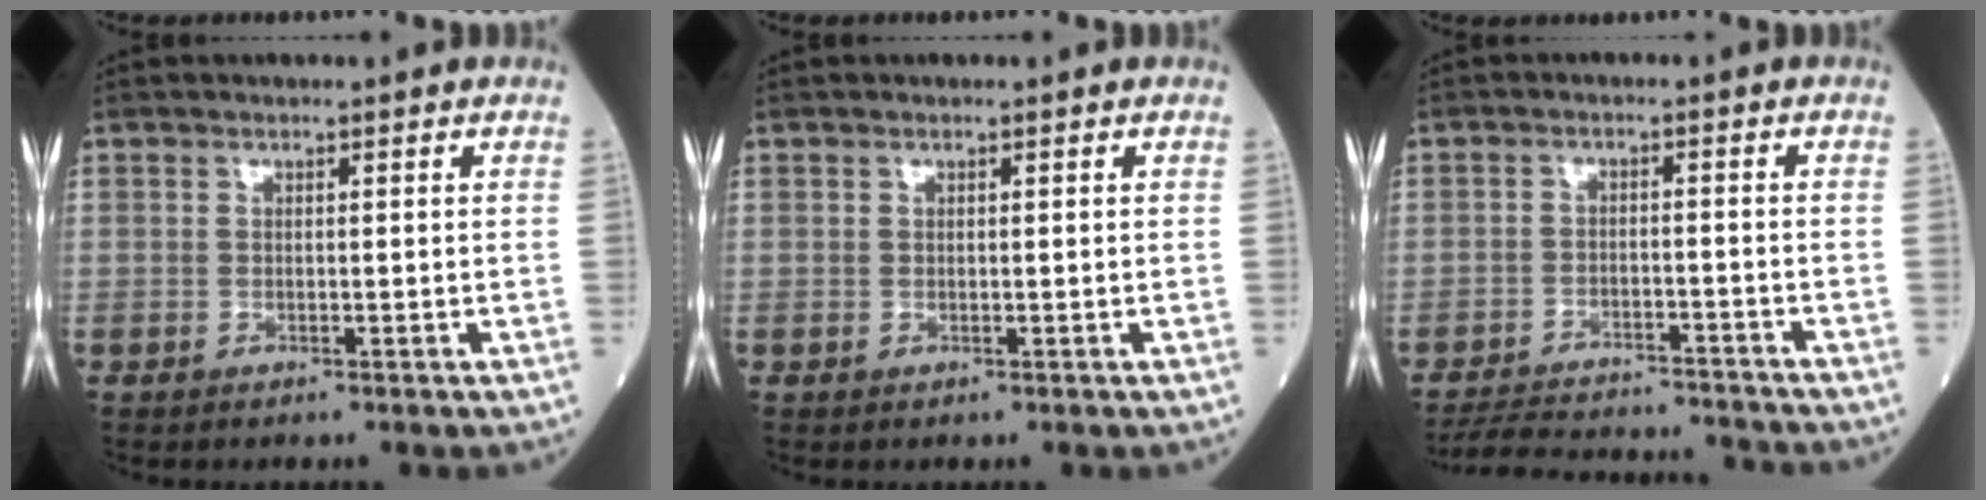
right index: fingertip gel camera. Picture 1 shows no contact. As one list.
[{"total": 0.0}, {"total": 12.5, "force": [-12.2, 1.6, 2.5], "torque": [-0.054, 0.003, -0.175]}]